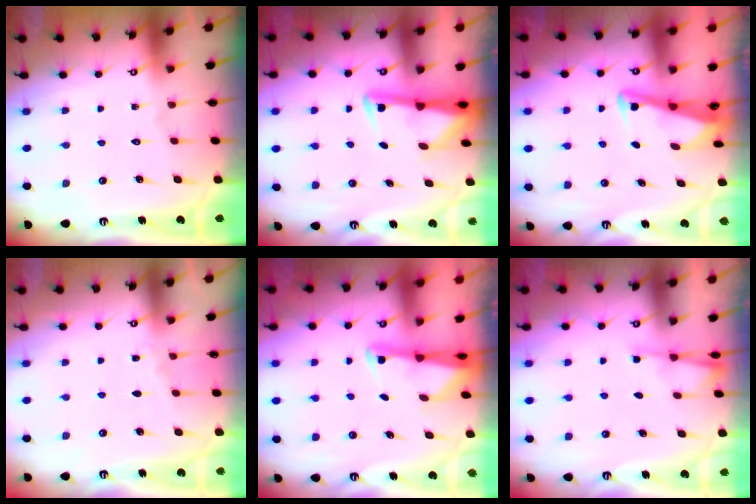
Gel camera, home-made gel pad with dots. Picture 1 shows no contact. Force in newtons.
{"total": 2.9, "press": 2.8, "slide": 0.5}
{"total": 3.4, "press": 3.4, "slide": 0.4}
{"total": 2.7, "press": 2.7, "slide": 0.4}
{"total": 2.1, "press": 2.1, "slide": 0.3}
{"total": 3.2, "press": 3.2, "slide": 0.5}